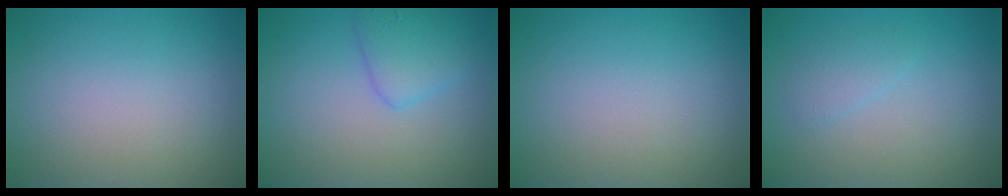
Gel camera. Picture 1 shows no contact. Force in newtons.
{"total": 2.6, "press": 2.6, "slide": 0.2}
{"total": 0.0}
{"total": 1.2, "press": 1.2, "slide": 0.1}